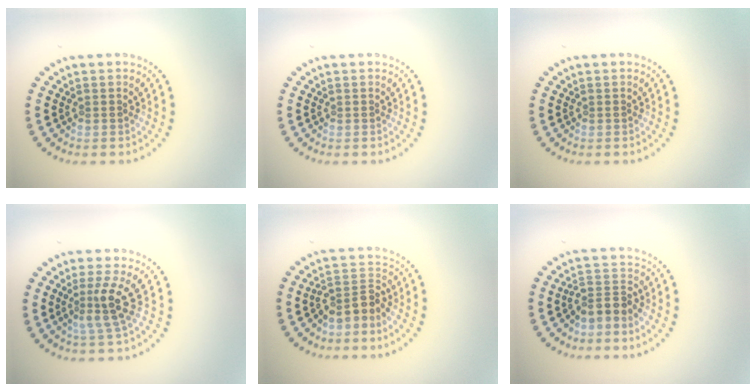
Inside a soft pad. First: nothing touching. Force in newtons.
{"total": 0.0}
{"total": 0.0}
{"total": 3.1, "press": 2.3, "slide": 2.1}
{"total": 2.8, "press": 2.0, "slide": 1.9}
{"total": 2.6, "press": 1.9, "slide": 1.8}